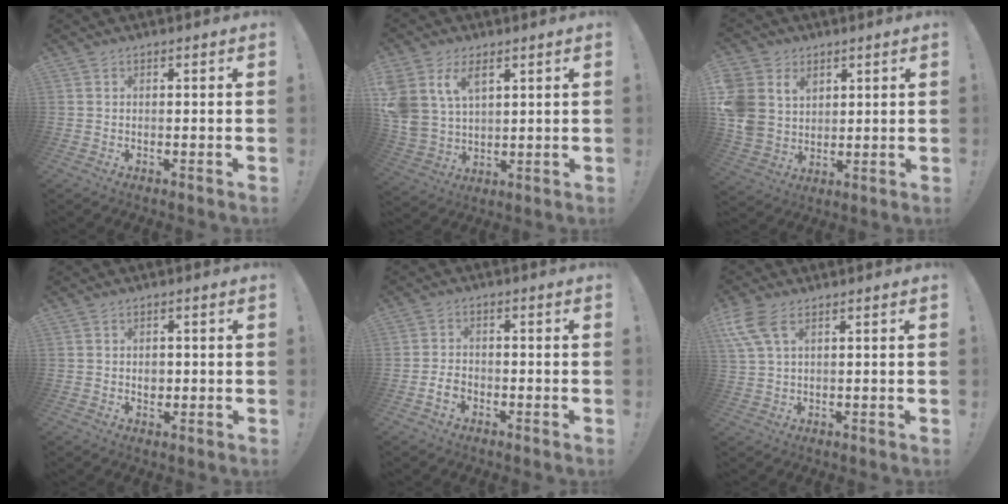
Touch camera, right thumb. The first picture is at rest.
{"total": 10.9, "force": [5.5, 7.2, 6.0], "torque": [-0.144, -0.020, 0.111]}
{"total": 11.0, "force": [4.3, 9.0, 4.6], "torque": [-0.102, -0.030, 0.088]}
{"total": 2.4, "force": [-0.2, 2.1, 1.1], "torque": [-0.007, -0.003, -0.006]}
{"total": 4.3, "force": [-2.3, 2.7, 2.4], "torque": [-0.041, 0.005, -0.043]}
{"total": 8.1, "force": [3.7, 3.8, 6.2], "torque": [-0.136, -0.002, 0.075]}